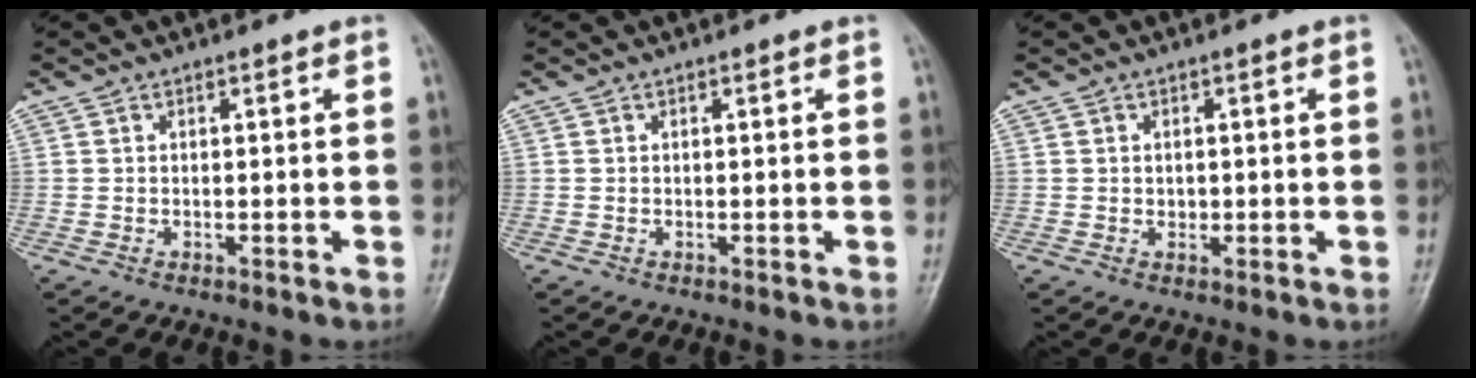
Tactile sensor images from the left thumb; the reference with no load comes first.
{"total": 0.0}
{"total": 1.1, "force": [-0.1, 1.0, 0.5], "torque": [-0.002, 0.003, -0.001]}